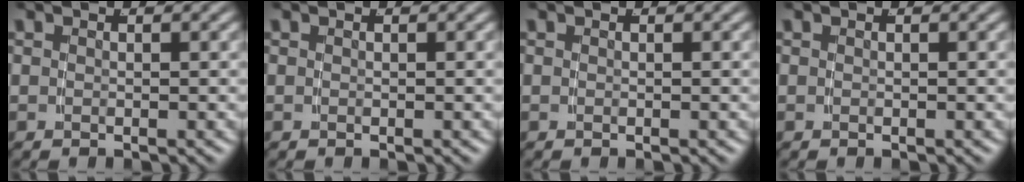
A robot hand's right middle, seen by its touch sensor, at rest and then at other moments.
{"total": 0.0}
{"total": 0.0}
{"total": 0.0}